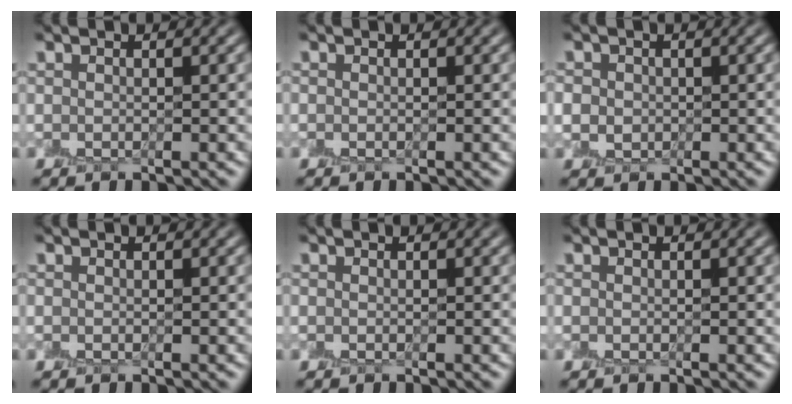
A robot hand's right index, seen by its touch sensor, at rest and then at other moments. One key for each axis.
{"total": 0.0}
{"total": 1.6, "fx": -0.1, "fy": 1.5, "fz": 0.6, "tx": -0.008, "ty": 0.002, "tz": 0.004}
{"total": 0.0}
{"total": 0.0}
{"total": 0.0}